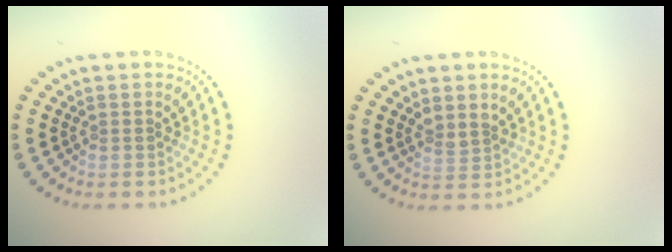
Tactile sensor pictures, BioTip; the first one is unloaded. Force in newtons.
{"total": 1.5, "press": 1.1, "slide": 1.0}